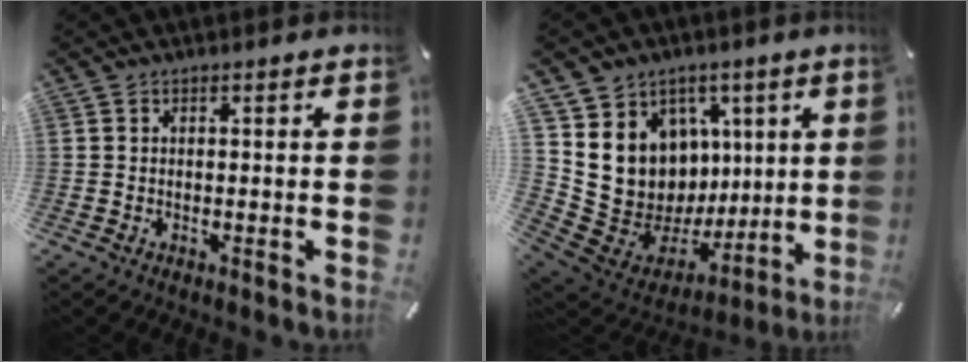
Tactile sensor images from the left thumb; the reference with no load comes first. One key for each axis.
{"total": 14.5, "fx": 2.2, "fy": 13.9, "fz": 3.5, "tx": -0.036, "ty": -0.054, "tz": 0.077}